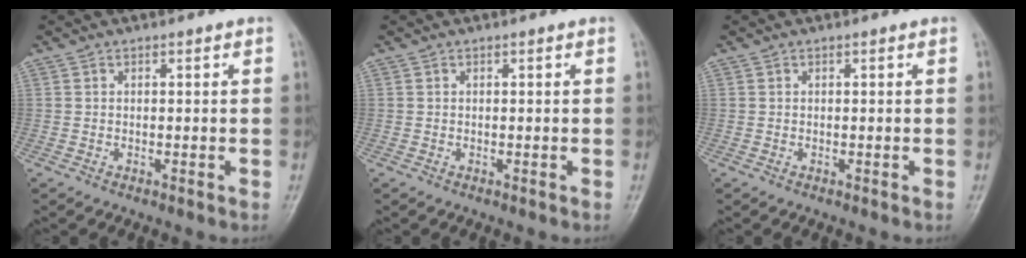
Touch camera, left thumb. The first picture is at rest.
{"total": 0.0}
{"total": 0.0}